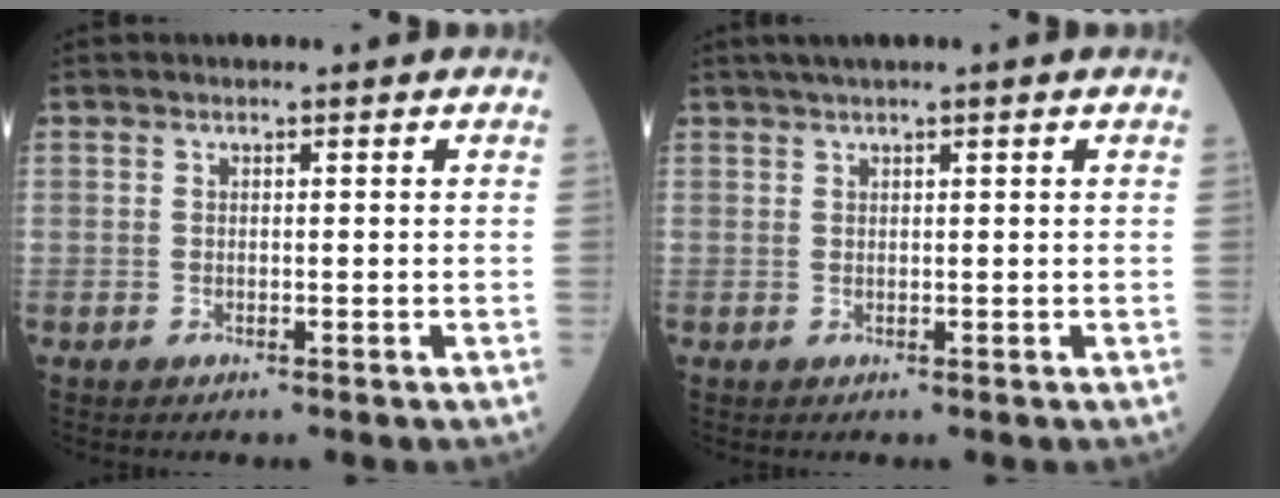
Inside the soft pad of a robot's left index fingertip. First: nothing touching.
{"total": 2.6, "force": [1.8, -0.4, 1.8], "torque": [-0.036, 0.016, 0.036]}